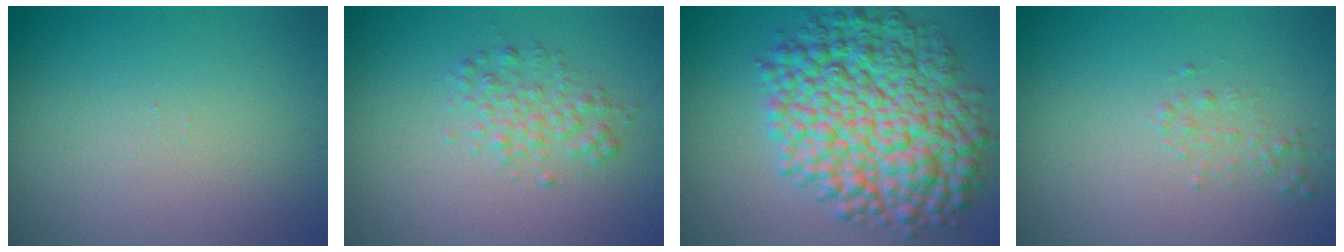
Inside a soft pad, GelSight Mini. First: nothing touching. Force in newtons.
{"total": 2.2, "press": 2.2, "slide": 0.0}
{"total": 12.2, "press": 12.2, "slide": 0.2}
{"total": 1.0, "press": 1.0, "slide": 0.0}